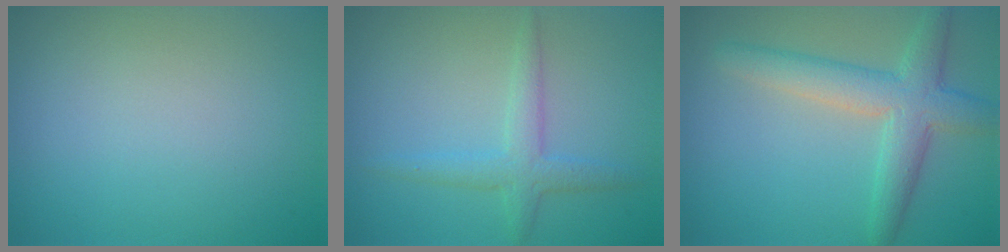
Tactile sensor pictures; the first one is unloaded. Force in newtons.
{"total": 2.5, "press": 2.5, "slide": 0.1}
{"total": 4.9, "press": 4.9, "slide": 0.2}